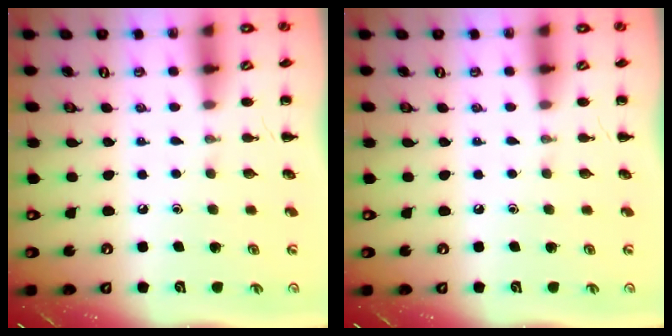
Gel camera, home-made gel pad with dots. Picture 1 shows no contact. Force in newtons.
{"total": 0.0}